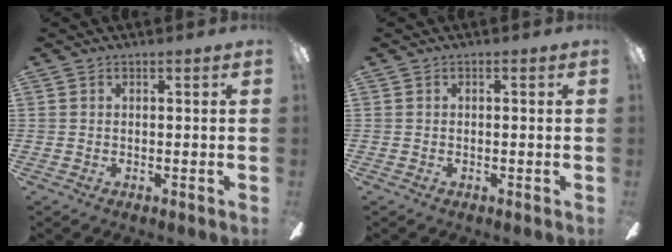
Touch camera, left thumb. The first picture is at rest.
{"total": 0.0}